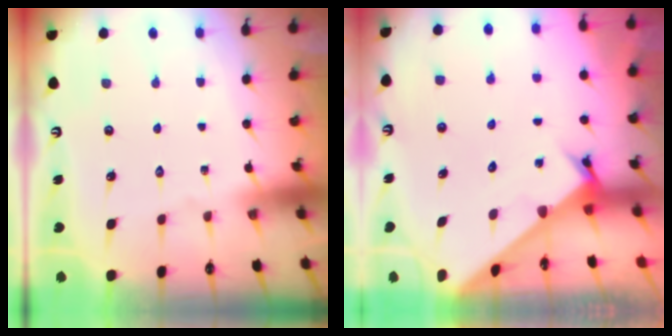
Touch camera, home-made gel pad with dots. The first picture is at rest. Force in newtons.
{"total": 2.4, "press": 2.4, "slide": 0.0}